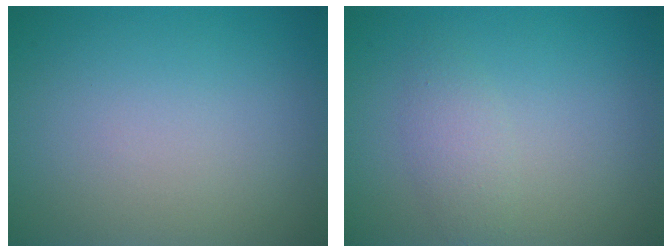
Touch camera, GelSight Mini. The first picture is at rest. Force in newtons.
{"total": 1.8, "press": 1.8, "slide": 0.1}